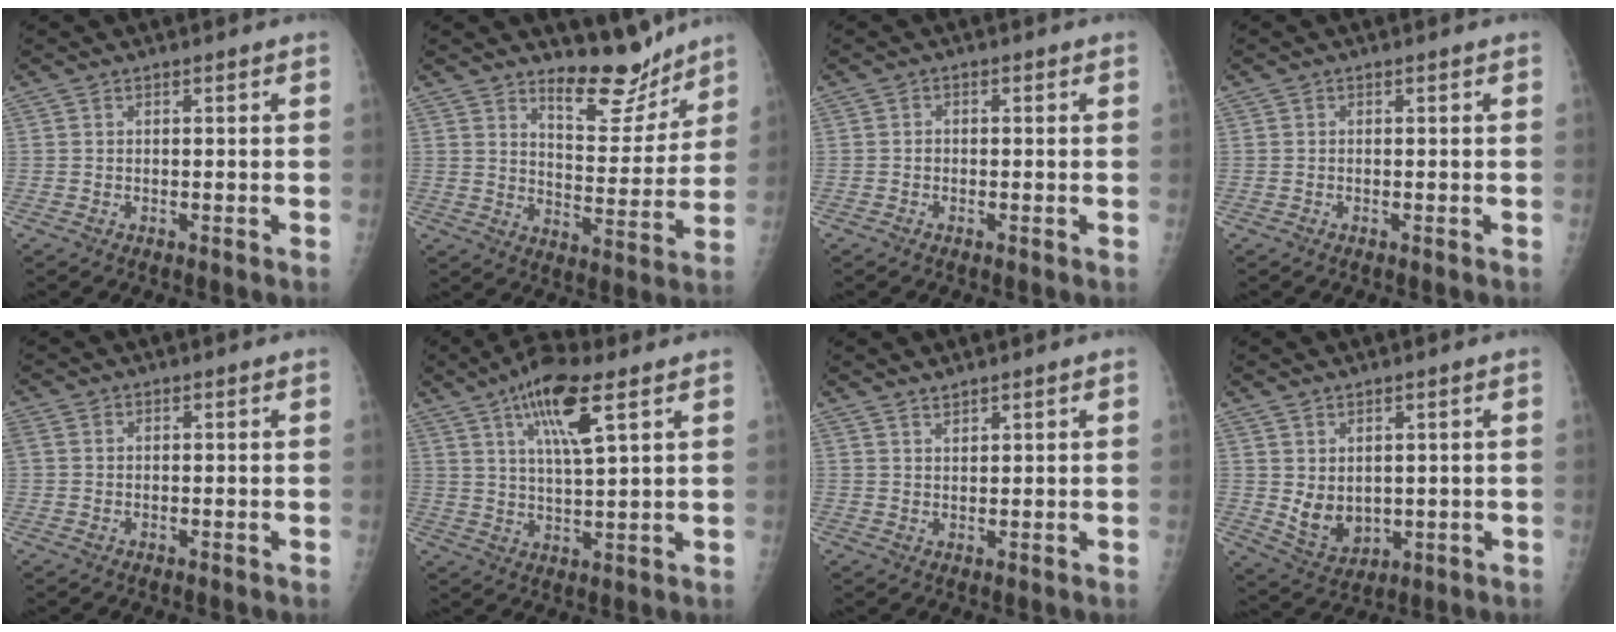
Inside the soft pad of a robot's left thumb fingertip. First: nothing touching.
{"total": 10.4, "force": [9.1, 3.4, 3.7], "torque": [-0.019, -0.079, 0.151]}
{"total": 0.8, "force": [-0.2, 0.7, 0.4], "torque": [0.000, 0.002, -0.006]}
{"total": 0.0}
{"total": 1.6, "force": [0.5, 1.2, 1.0], "torque": [-0.032, 0.005, 0.014]}
{"total": 11.1, "force": [5.6, 2.6, 9.2], "torque": [-0.162, -0.020, 0.102]}
{"total": 2.0, "force": [1.9, 0.3, 0.6], "torque": [-0.005, -0.010, 0.035]}
{"total": 6.5, "force": [1.1, 4.5, 4.5], "torque": [-0.060, -0.021, 0.043]}